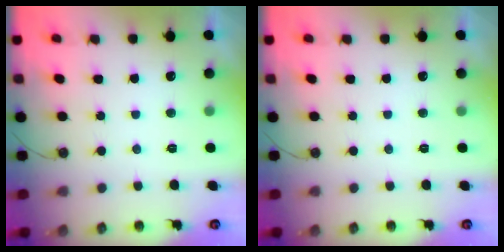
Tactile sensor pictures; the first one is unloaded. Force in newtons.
{"total": 0.0}